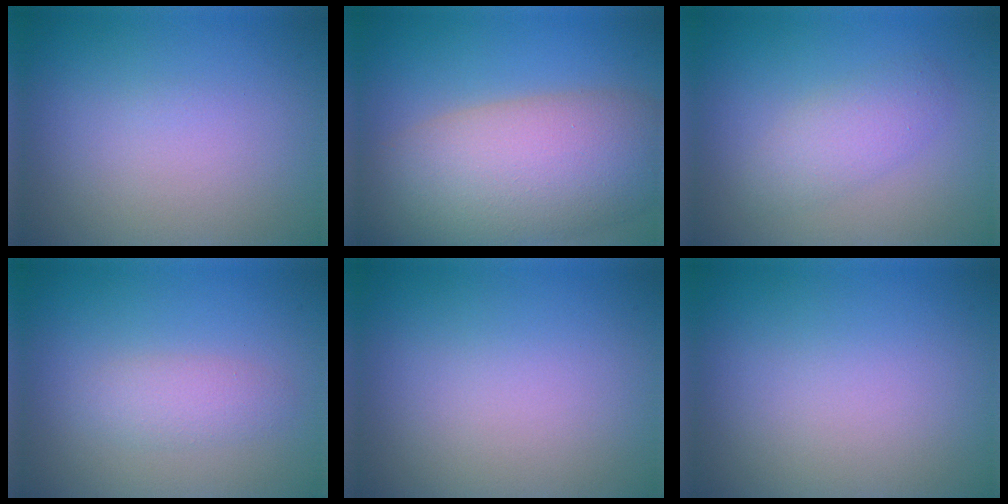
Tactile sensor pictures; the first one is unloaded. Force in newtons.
{"total": 10.7, "press": 10.7, "slide": 0.7}
{"total": 2.5, "press": 2.5, "slide": 0.1}
{"total": 1.9, "press": 1.9, "slide": 0.1}
{"total": 0.0}
{"total": 0.0}